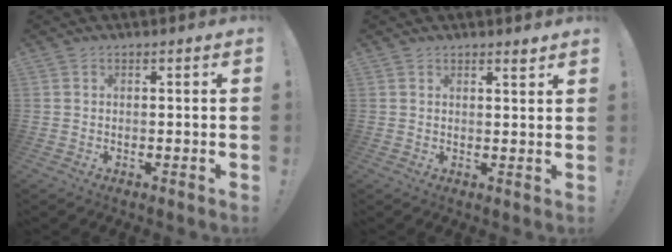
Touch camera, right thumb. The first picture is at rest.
{"total": 1.9, "force": [1.7, -0.1, 0.9], "torque": [-0.002, -0.016, 0.025]}